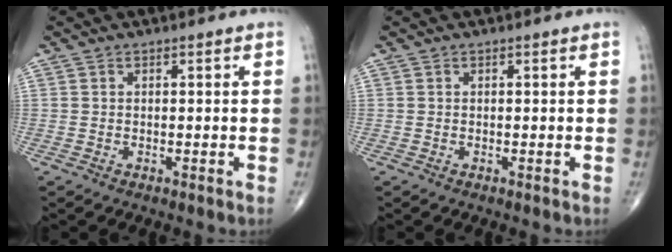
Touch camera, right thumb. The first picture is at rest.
{"total": 0.0}